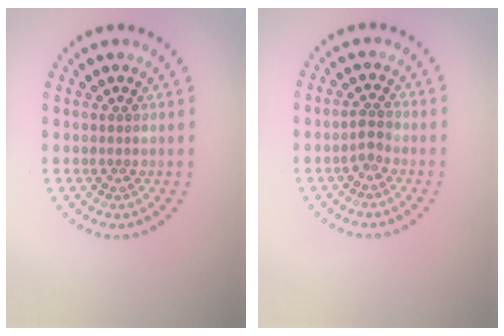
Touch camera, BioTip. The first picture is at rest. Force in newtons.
{"total": 1.3, "press": 1.1, "slide": 0.7}